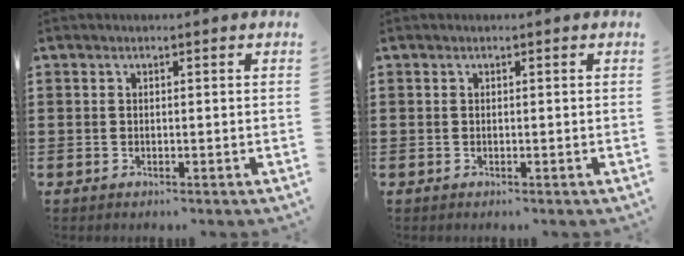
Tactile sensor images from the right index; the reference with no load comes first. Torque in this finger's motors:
{"motor_torque": [0.00, 0.00, 0.00, 0.00]}